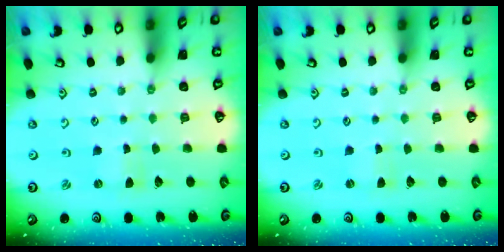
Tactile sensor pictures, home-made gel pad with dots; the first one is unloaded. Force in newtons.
{"total": 0.0}